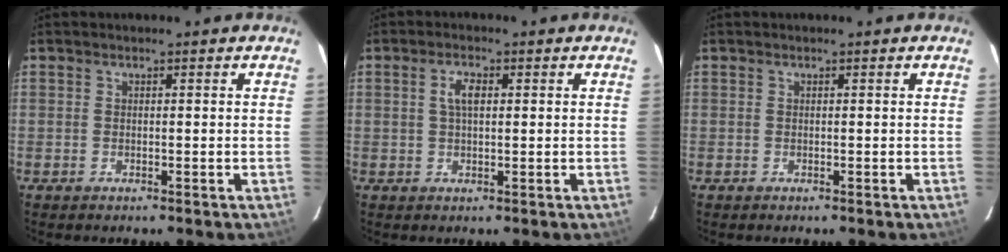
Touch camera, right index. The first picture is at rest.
{"total": 3.2, "force": [0.8, 1.4, 2.8], "torque": [-0.054, 0.007, 0.015]}
{"total": 0.0}